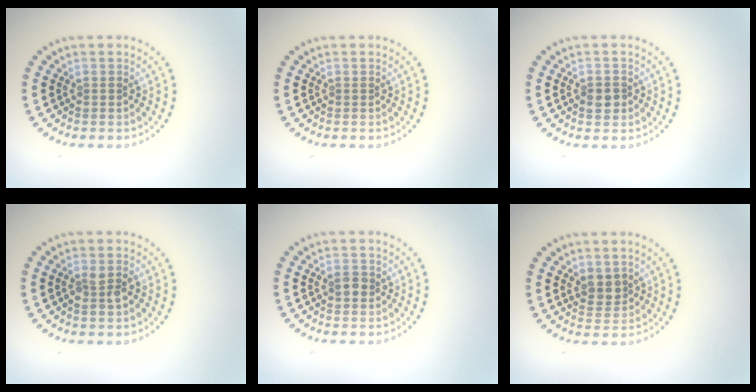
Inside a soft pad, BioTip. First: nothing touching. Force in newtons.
{"total": 0.0}
{"total": 1.5, "press": 1.5, "slide": 0.3}
{"total": 1.7, "press": 1.6, "slide": 0.4}
{"total": 1.3, "press": 1.3, "slide": 0.1}
{"total": 2.0, "press": 1.9, "slide": 0.8}